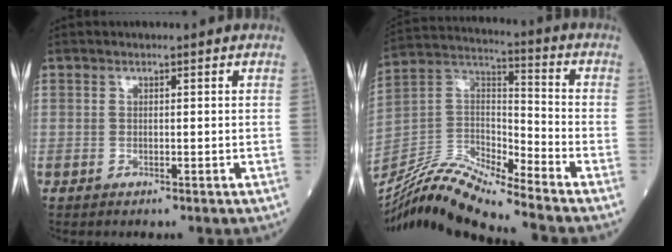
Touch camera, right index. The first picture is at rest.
{"total": 15.6, "force": [-14.7, -0.8, 5.2], "torque": [-0.106, 0.025, -0.282]}